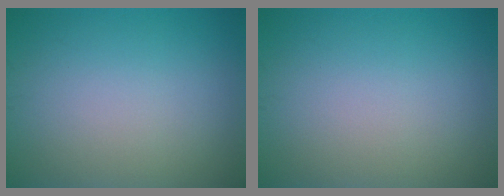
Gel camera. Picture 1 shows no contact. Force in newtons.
{"total": 0.0}